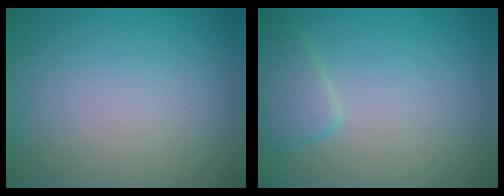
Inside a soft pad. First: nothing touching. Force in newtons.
{"total": 2.4, "press": 2.4, "slide": 0.1}